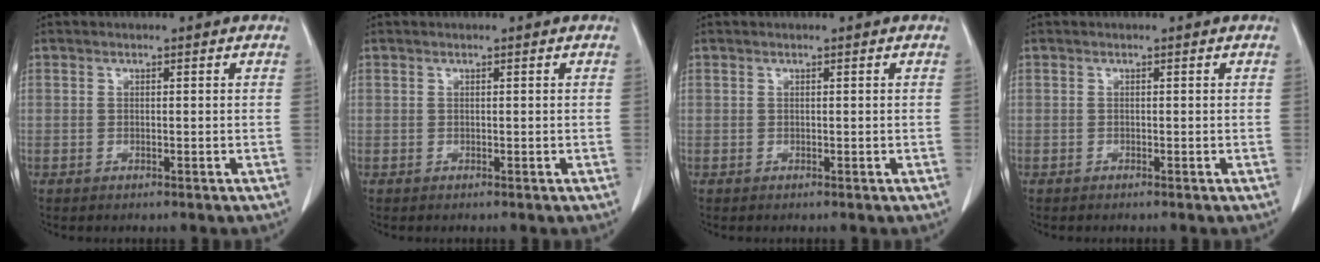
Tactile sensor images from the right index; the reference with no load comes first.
{"total": 0.0}
{"total": 0.0}
{"total": 0.0}